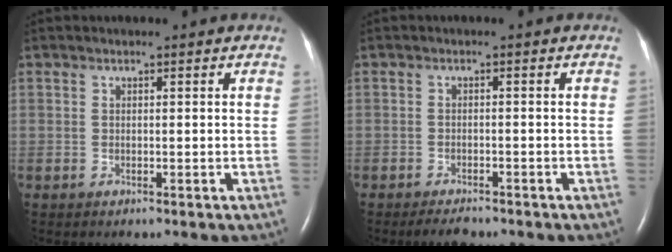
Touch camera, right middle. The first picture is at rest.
{"total": 2.5, "force": [-2.2, 0.7, 1.1], "torque": [-0.024, -0.005, -0.032]}